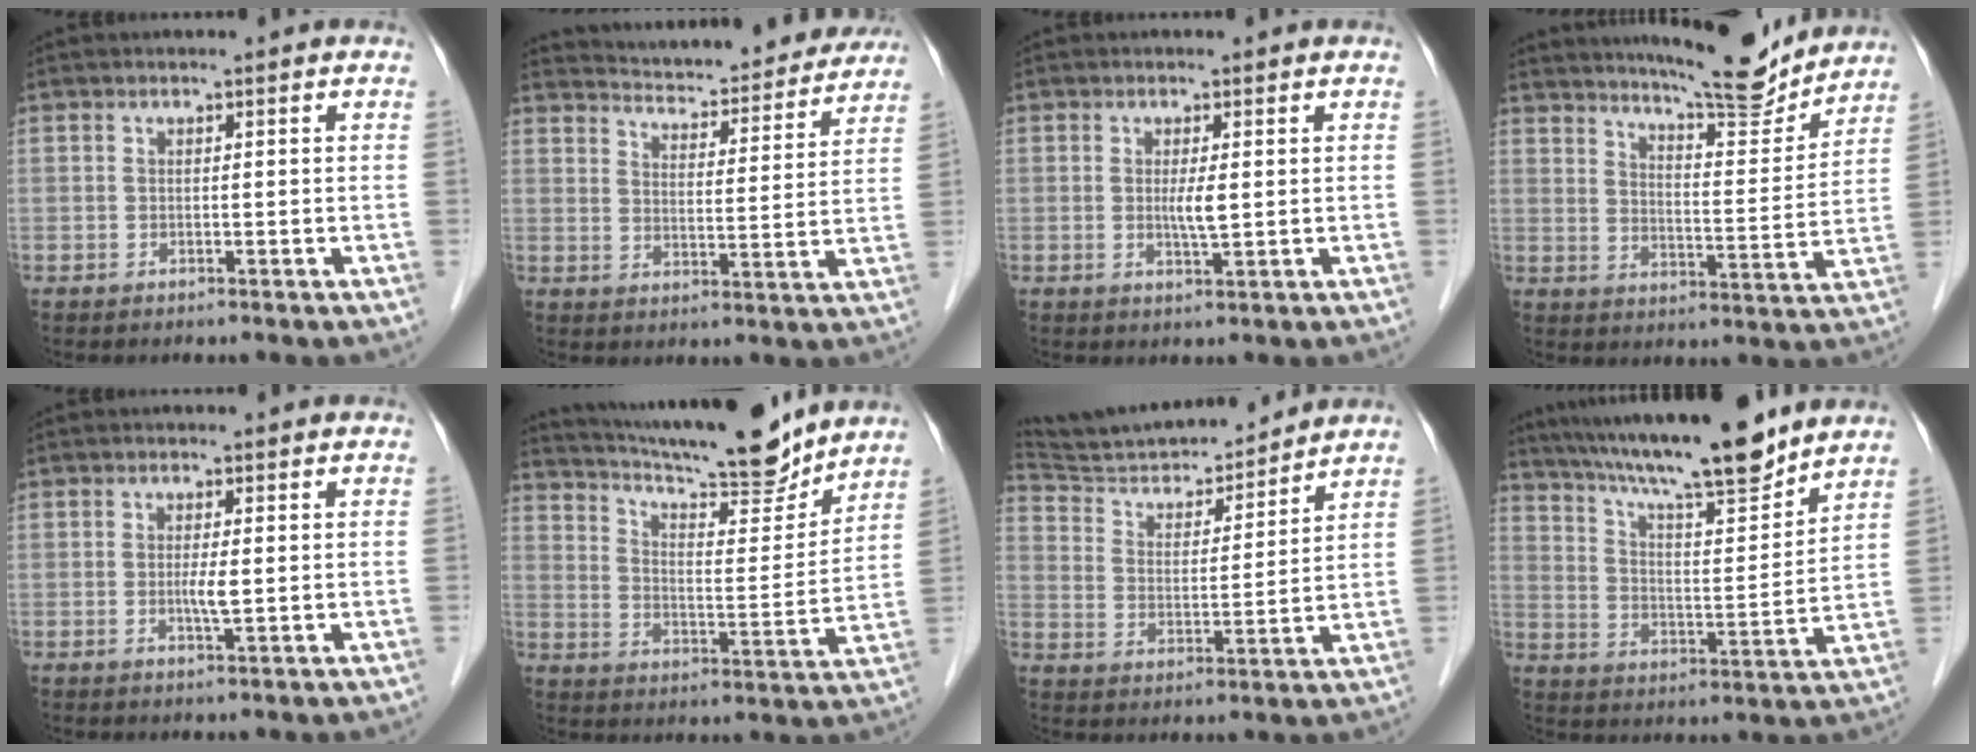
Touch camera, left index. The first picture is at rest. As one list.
[{"total": 18.9, "force": [17.9, 3.1, 5.2], "torque": [-0.068, -0.015, 0.234]}, {"total": 2.3, "force": [0.1, 0.2, 2.3], "torque": [-0.044, -0.007, 0.003]}, {"total": 14.0, "force": [13.0, 1.2, 4.9], "torque": [-0.077, -0.023, 0.182]}, {"total": 1.9, "force": [-0.2, 0.2, 1.9], "torque": [-0.038, -0.006, -0.003]}, {"total": 18.8, "force": [17.0, 2.1, 7.8], "torque": [-0.133, -0.008, 0.254]}, {"total": 15.2, "force": [14.4, 2.0, 4.3], "torque": [-0.075, -0.001, 0.241]}, {"total": 18.3, "force": [15.4, 1.3, 9.7], "torque": [-0.161, 0.006, 0.250]}]